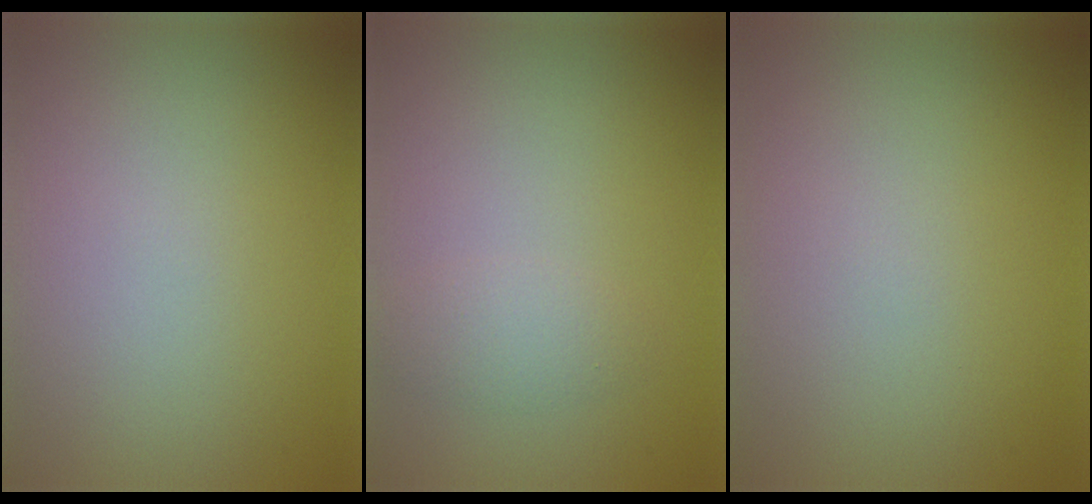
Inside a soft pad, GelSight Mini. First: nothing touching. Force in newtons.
{"total": 1.6, "press": 1.6, "slide": 0.1}
{"total": 0.0}